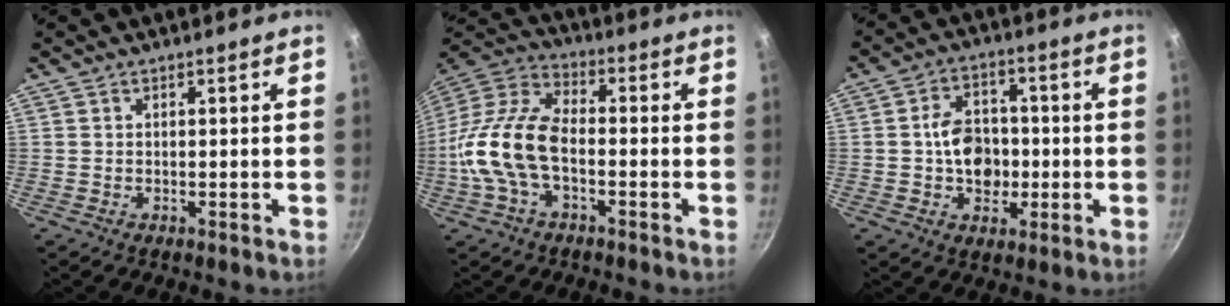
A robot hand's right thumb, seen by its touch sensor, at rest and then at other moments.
{"total": 15.3, "force": [-3.2, 8.3, 12.4], "torque": [-0.238, 0.039, -0.079]}
{"total": 9.9, "force": [-0.7, 7.4, 6.4], "torque": [-0.072, 0.014, -0.015]}